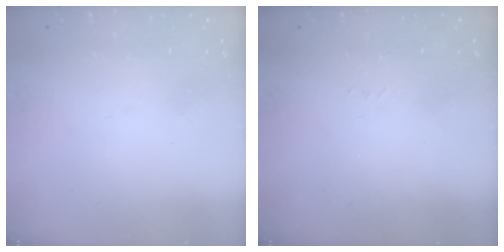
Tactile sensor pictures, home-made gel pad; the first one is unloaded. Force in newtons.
{"total": 2.6, "press": 2.6, "slide": 0.4}